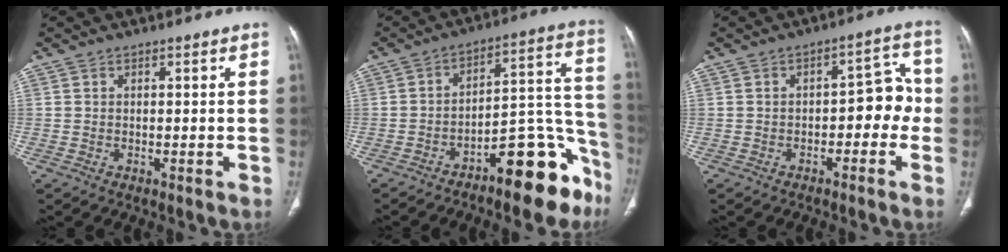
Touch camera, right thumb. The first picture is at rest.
{"total": 15.4, "force": [-10.0, 5.4, 10.4], "torque": [-0.088, 0.118, -0.151]}
{"total": 7.6, "force": [-1.8, 4.6, 5.8], "torque": [-0.038, 0.041, -0.030]}